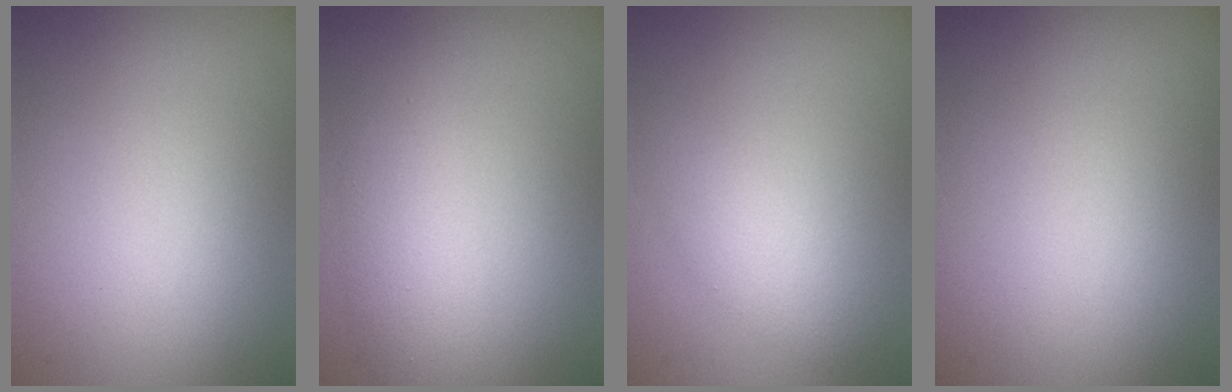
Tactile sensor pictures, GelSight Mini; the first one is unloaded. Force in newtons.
{"total": 3.8, "press": 3.8, "slide": 0.1}
{"total": 1.7, "press": 1.7, "slide": 0.0}
{"total": 0.0}